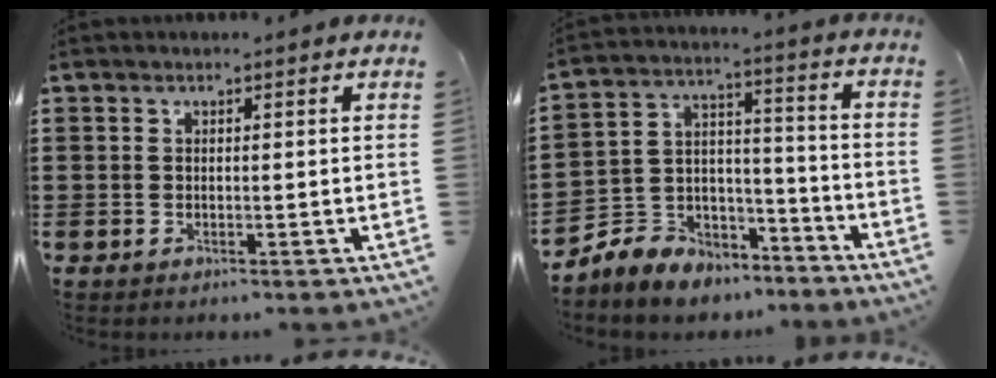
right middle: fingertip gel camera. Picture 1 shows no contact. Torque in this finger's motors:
{"motor_torque": [2.14, 0.00, 0.15, 0.10]}